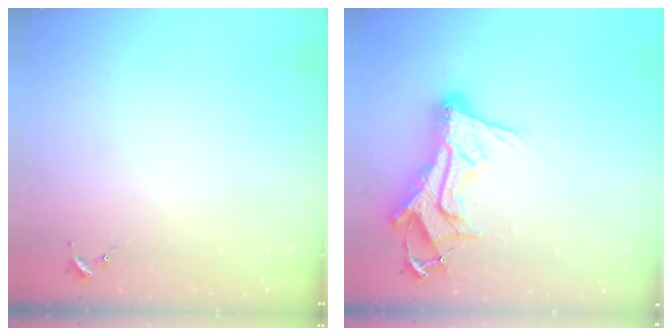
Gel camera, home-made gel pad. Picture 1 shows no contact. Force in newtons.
{"total": 17.8, "press": 17.8, "slide": 1.6}